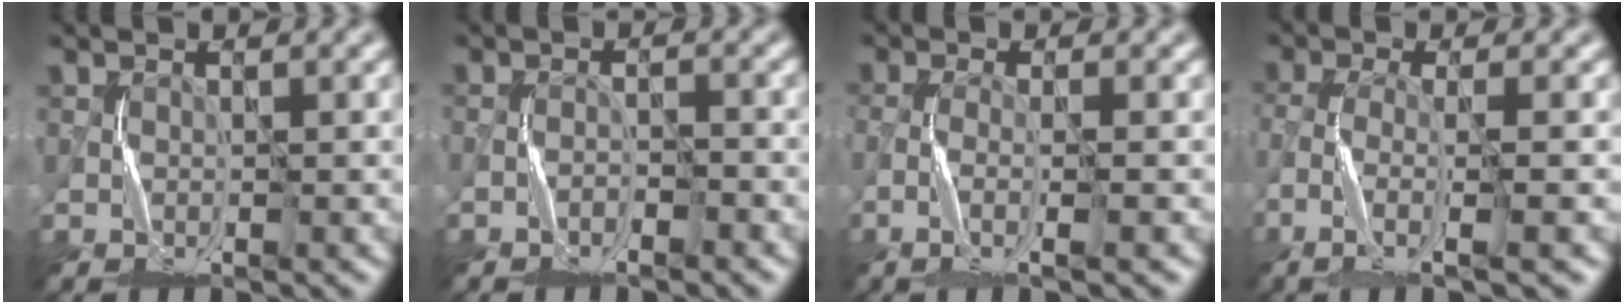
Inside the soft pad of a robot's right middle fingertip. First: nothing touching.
{"total": 2.0, "force": [-1.8, 0.2, 0.7], "torque": [-0.008, 0.011, -0.036]}
{"total": 2.5, "force": [-1.6, 0.2, 1.9], "torque": [-0.034, -0.001, -0.039]}
{"total": 4.7, "force": [-2.8, 0.8, 3.7], "torque": [-0.067, -0.007, -0.066]}